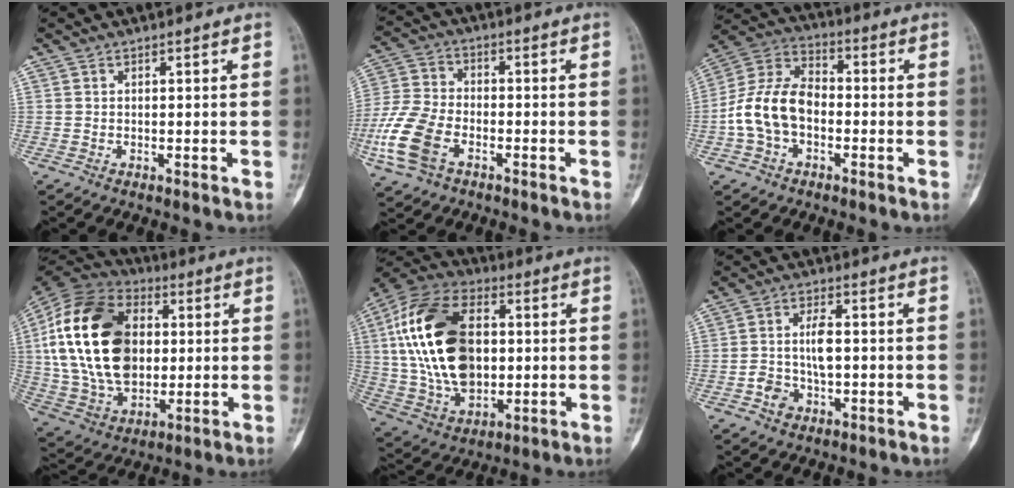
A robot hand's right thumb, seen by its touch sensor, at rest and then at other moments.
{"total": 12.1, "force": [-4.8, 7.4, 8.2], "torque": [-0.184, 0.013, -0.100]}
{"total": 12.8, "force": [-2.5, 8.7, 9.1], "torque": [-0.172, 0.042, -0.057]}
{"total": 25.9, "force": [3.1, 17.2, 19.1], "torque": [-0.361, 0.003, 0.059]}
{"total": 24.3, "force": [2.5, 15.2, 18.8], "torque": [-0.355, 0.004, 0.049]}
{"total": 6.4, "force": [-1.0, 3.9, 5.0], "torque": [-0.083, 0.019, -0.015]}